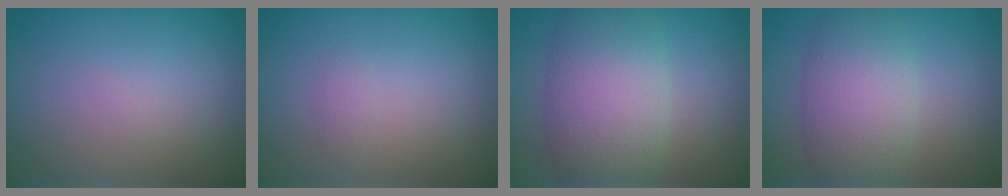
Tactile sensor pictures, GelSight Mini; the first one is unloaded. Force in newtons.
{"total": 0.7, "press": 0.7, "slide": 0.0}
{"total": 8.1, "press": 8.1, "slide": 0.3}
{"total": 5.8, "press": 5.8, "slide": 0.1}